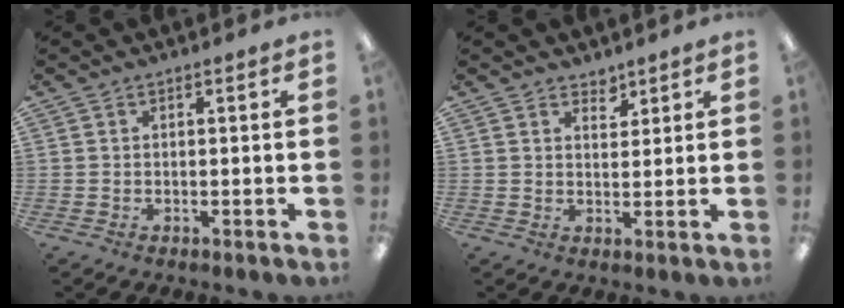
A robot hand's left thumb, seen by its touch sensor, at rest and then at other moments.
{"total": 2.6, "force": [2.3, 1.0, 0.3], "torque": [0.009, -0.018, 0.042]}